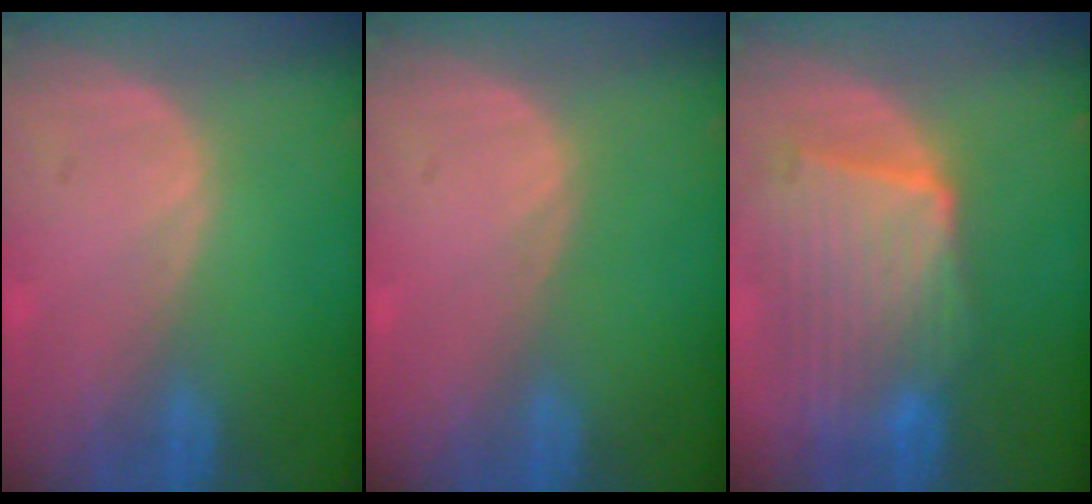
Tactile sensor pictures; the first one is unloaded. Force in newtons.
{"total": 0.0}
{"total": 10.3, "press": 9.0, "slide": 4.8}